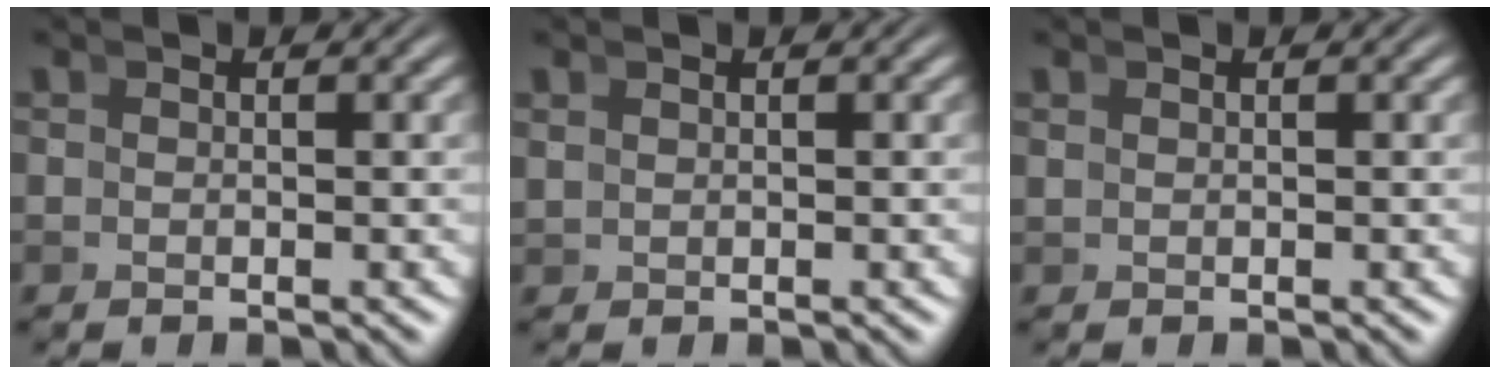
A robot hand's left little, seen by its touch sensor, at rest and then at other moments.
{"total": 0.5, "force": [0.4, 0.2, 0.2], "torque": [-0.003, 0.000, 0.014]}
{"total": 0.0}